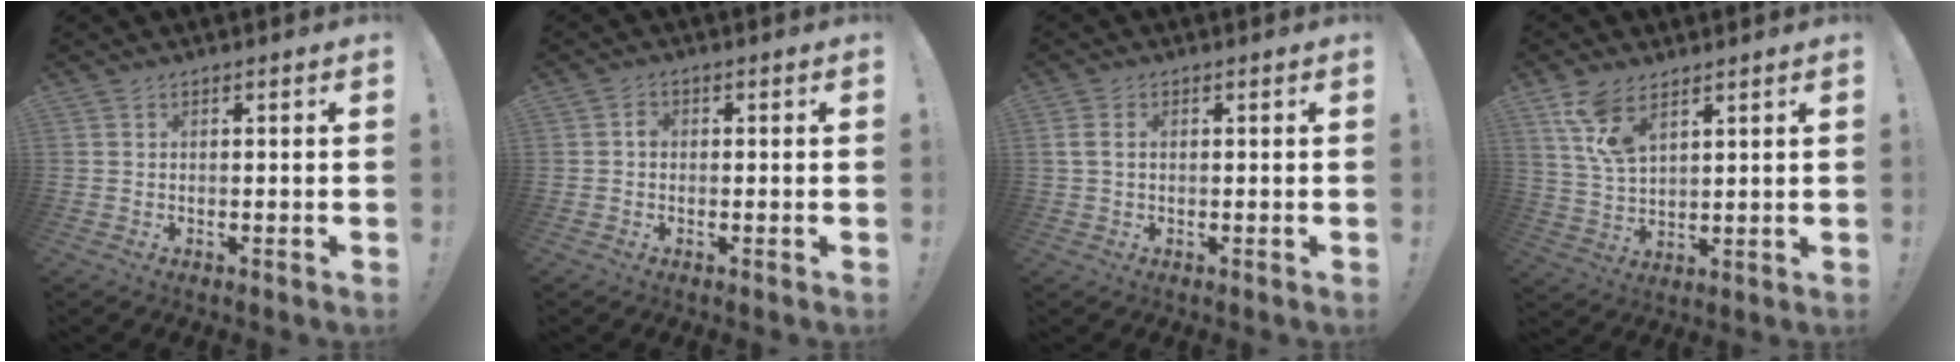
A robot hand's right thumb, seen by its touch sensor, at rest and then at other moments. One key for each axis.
{"total": 1.6, "fx": -0.5, "fy": 1.2, "fz": 0.9, "tx": -0.017, "ty": 0.006, "tz": -0.009}
{"total": 2.5, "fx": 0.3, "fy": 1.7, "fz": 1.8, "tx": -0.043, "ty": 0.010, "tz": 0.007}
{"total": 9.6, "fx": 6.0, "fy": 4.7, "fz": 5.8, "tx": -0.118, "ty": -0.016, "tz": 0.117}